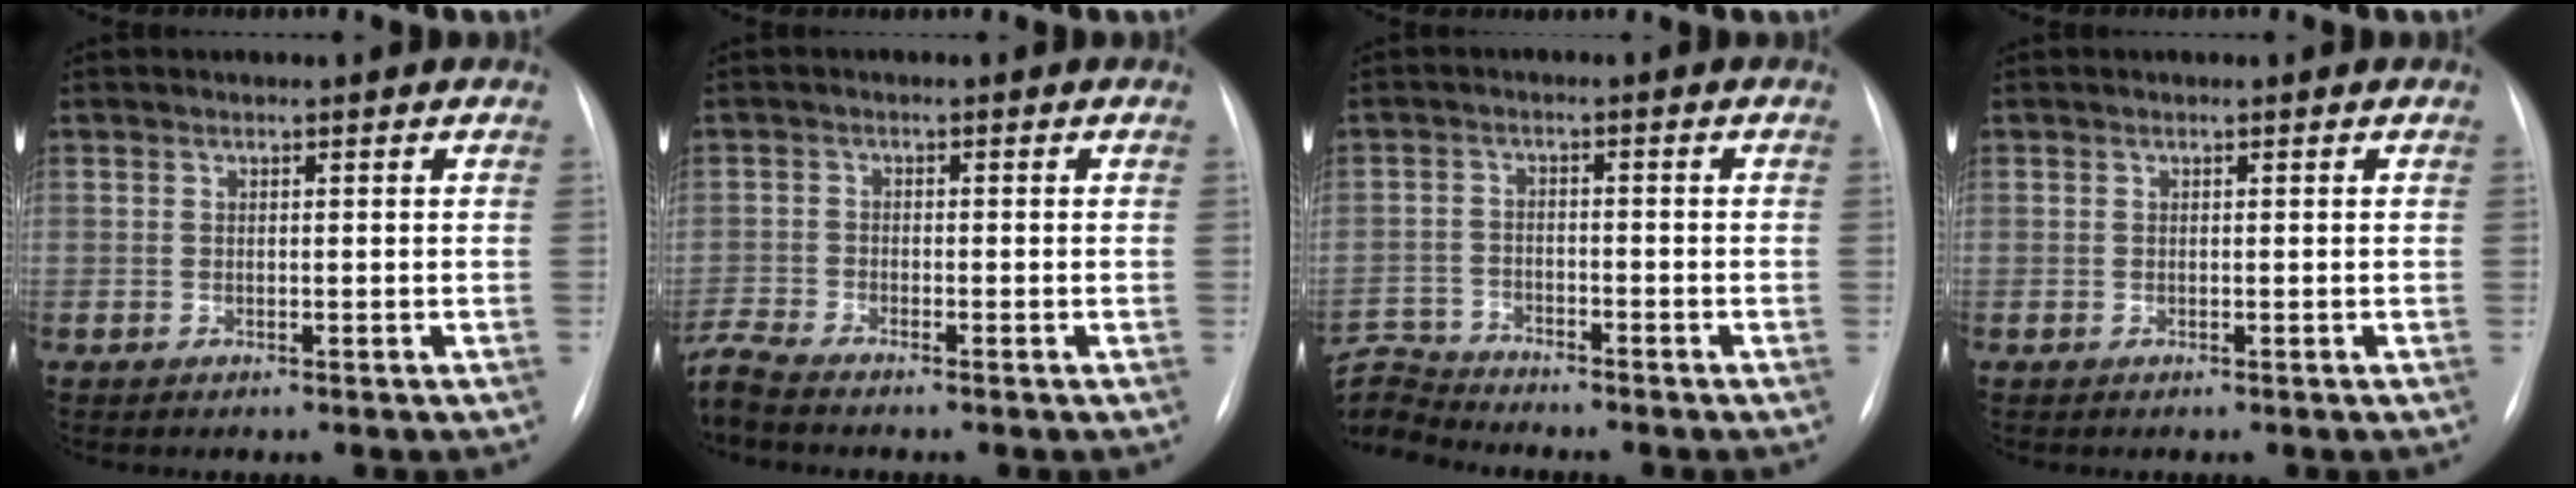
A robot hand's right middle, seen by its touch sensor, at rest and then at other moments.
{"total": 4.4, "force": [-4.2, -0.5, 1.3], "torque": [-0.036, -0.016, -0.086]}
{"total": 7.4, "force": [-7.4, 0.3, -0.5], "torque": [0.001, 0.006, -0.147]}
{"total": 0.0}